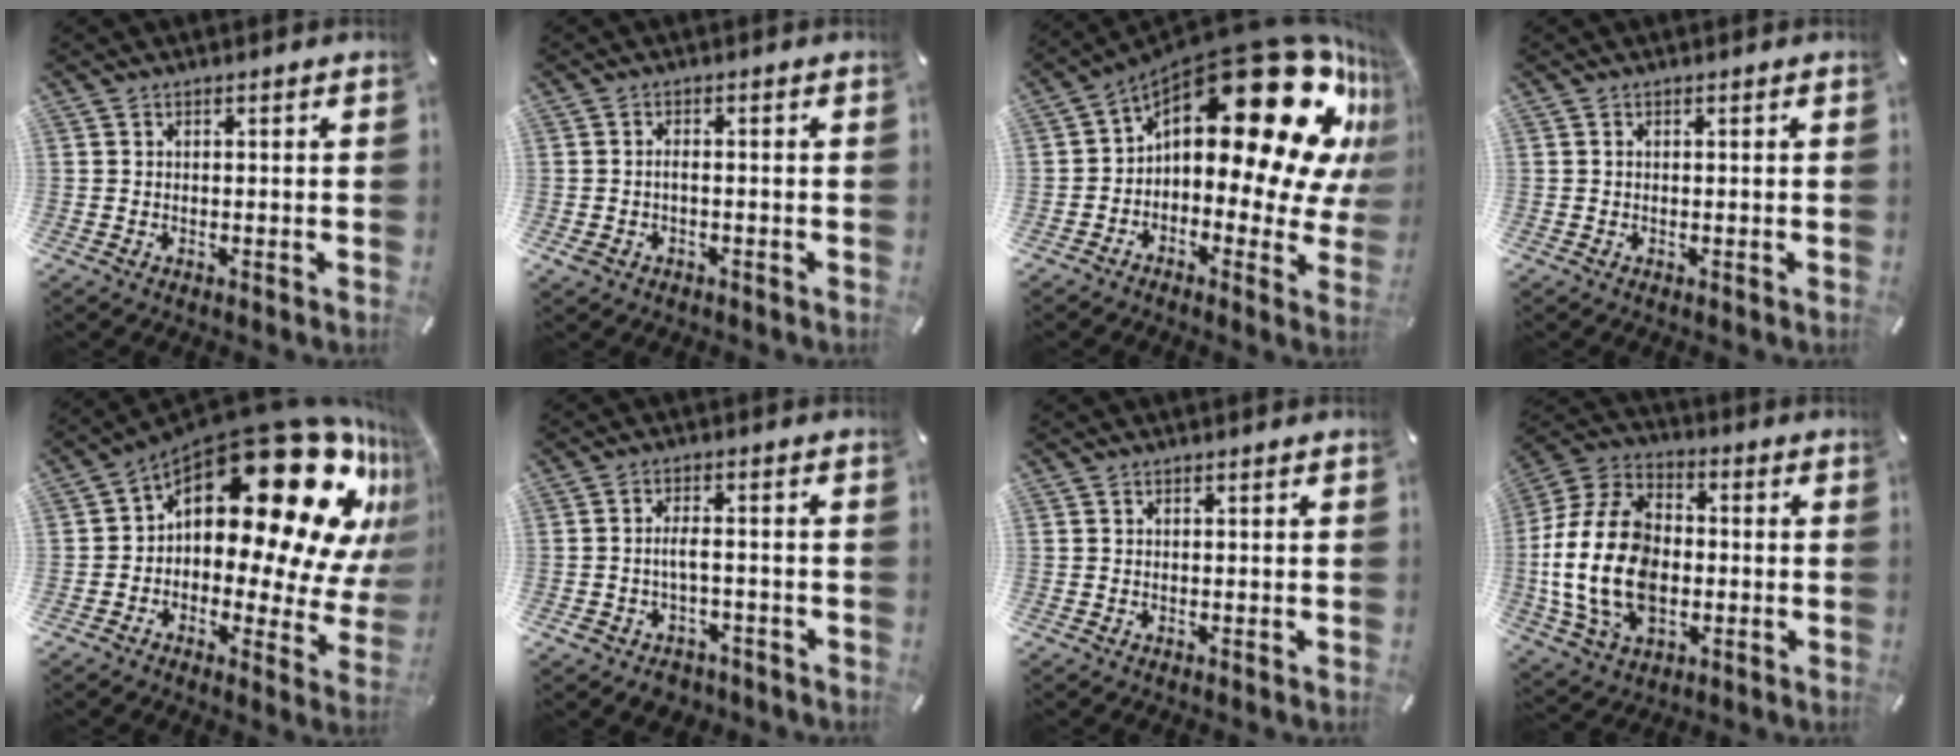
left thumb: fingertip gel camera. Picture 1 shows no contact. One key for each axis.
{"total": 2.3, "fx": -0.9, "fy": 1.3, "fz": 1.7, "tx": -0.039, "ty": 0.001, "tz": -0.020}
{"total": 30.6, "fx": 12.5, "fy": 13.9, "fz": 24.2, "tx": -0.337, "ty": -0.107, "tz": 0.223}
{"total": 0.0}
{"total": 29.6, "fx": 13.3, "fy": 13.9, "fz": 22.5, "tx": -0.321, "ty": -0.121, "tz": 0.235}
{"total": 4.4, "fx": -1.7, "fy": 2.7, "fz": 3.0, "tx": -0.061, "ty": 0.010, "tz": -0.035}
{"total": 0.0}
{"total": 19.4, "fx": -2.6, "fy": 14.0, "fz": 13.2, "tx": -0.299, "ty": 0.012, "tz": -0.050}